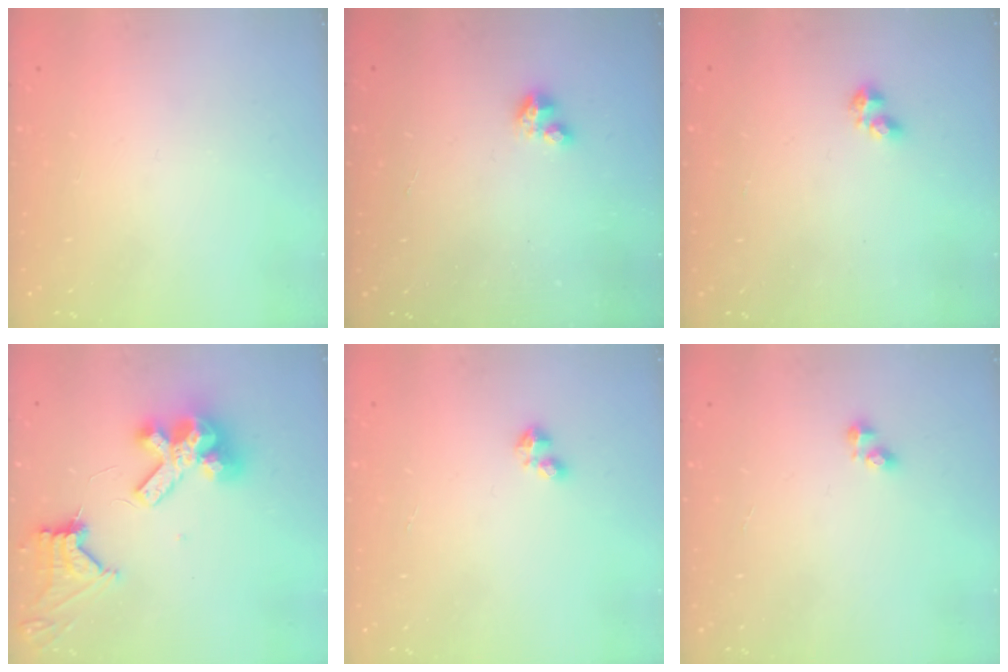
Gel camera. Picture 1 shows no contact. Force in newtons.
{"total": 2.9, "press": 2.9, "slide": 0.2}
{"total": 2.3, "press": 2.2, "slide": 0.6}
{"total": 12.6, "press": 12.5, "slide": 1.4}
{"total": 2.4, "press": 2.4, "slide": 0.4}
{"total": 2.6, "press": 2.6, "slide": 0.4}